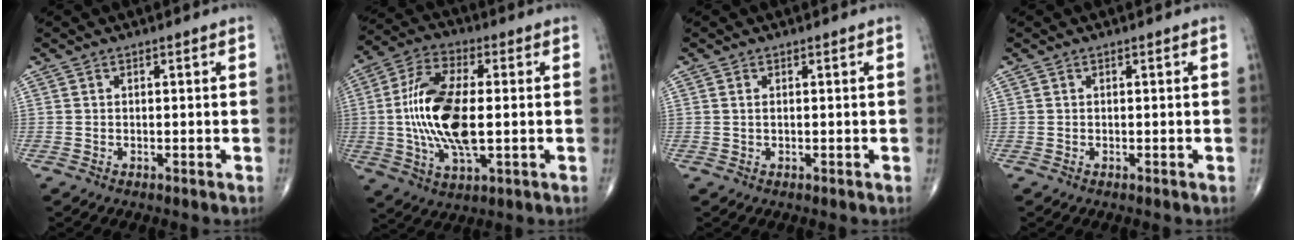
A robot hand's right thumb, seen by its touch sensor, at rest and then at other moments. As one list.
[{"total": 16.8, "force": [-0.3, 7.2, 15.1], "torque": [-0.310, 0.006, -0.006]}, {"total": 0.7, "force": [0.2, 0.3, 0.6], "torque": [-0.017, 0.003, 0.006]}, {"total": 0.0}]